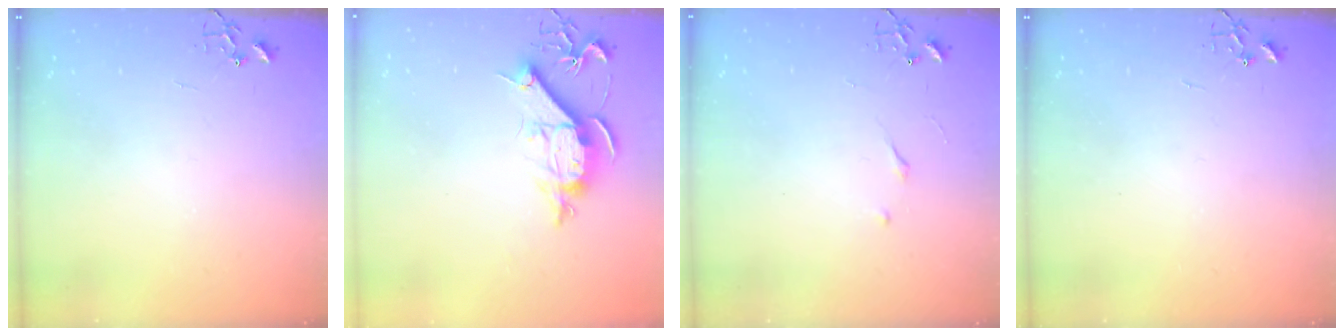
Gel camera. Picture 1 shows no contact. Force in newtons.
{"total": 10.4, "press": 10.4, "slide": 0.7}
{"total": 2.7, "press": 2.7, "slide": 0.4}
{"total": 0.0}